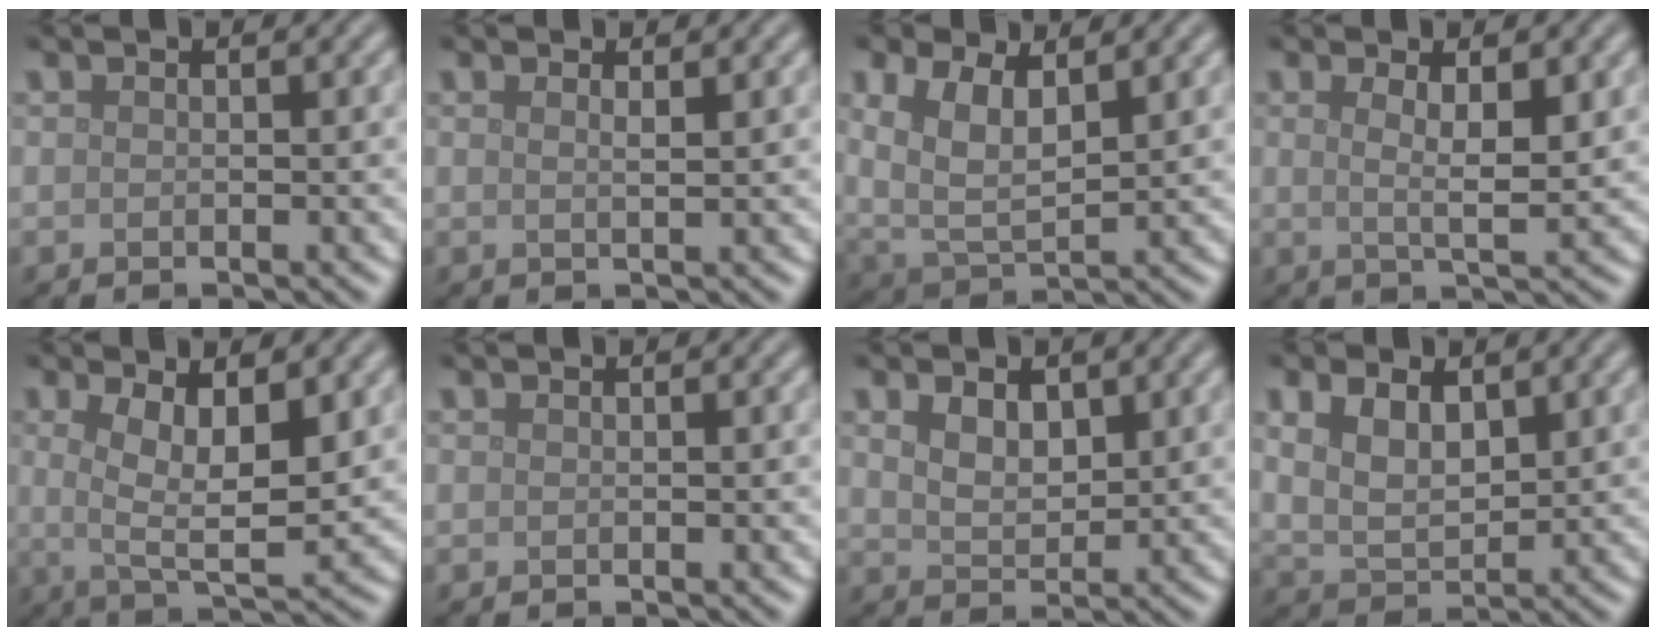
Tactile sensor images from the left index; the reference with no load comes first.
{"total": 1.3, "force": [0.6, 0.4, 1.0], "torque": [-0.008, -0.001, 0.003]}
{"total": 6.1, "force": [2.4, 3.2, 4.5], "torque": [-0.104, -0.002, 0.044]}
{"total": 3.5, "force": [0.9, 0.8, 3.3], "torque": [-0.055, -0.005, 0.015]}
{"total": 6.5, "force": [1.3, 2.2, 6.0], "torque": [-0.106, -0.007, 0.023]}
{"total": 0.0}
{"total": 2.9, "force": [1.4, 1.7, 1.8], "torque": [-0.039, -0.003, 0.028]}
{"total": 4.4, "force": [1.6, 2.5, 3.2], "torque": [-0.073, -0.003, 0.034]}